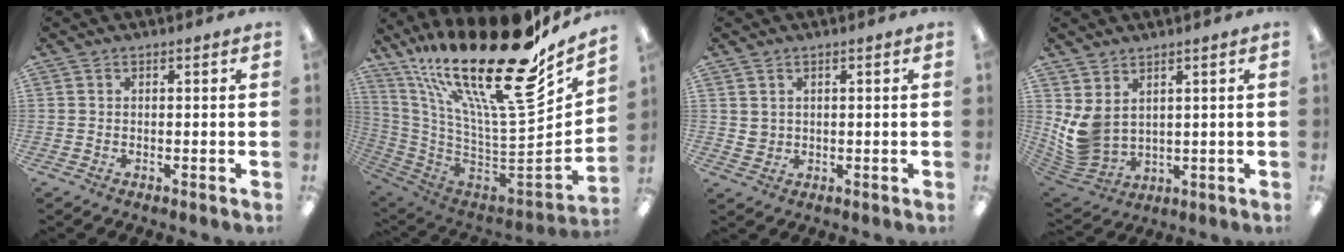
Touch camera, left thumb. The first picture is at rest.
{"total": 29.5, "force": [18.4, 7.7, 21.8], "torque": [-0.343, -0.168, 0.309]}
{"total": 2.6, "force": [1.2, 2.2, 0.4], "torque": [-0.003, 0.001, 0.021]}
{"total": 8.1, "force": [2.6, 5.9, 4.8], "torque": [-0.128, -0.019, 0.053]}